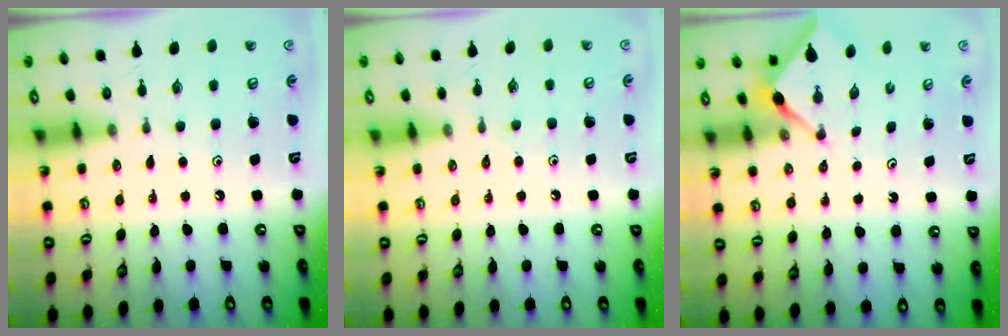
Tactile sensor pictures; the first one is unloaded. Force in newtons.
{"total": 2.8, "press": 2.7, "slide": 0.5}
{"total": 2.9, "press": 2.9, "slide": 0.4}